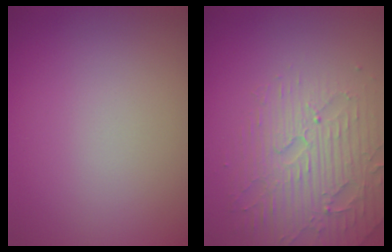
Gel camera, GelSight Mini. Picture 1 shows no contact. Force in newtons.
{"total": 4.4, "press": 4.1, "slide": 1.4}